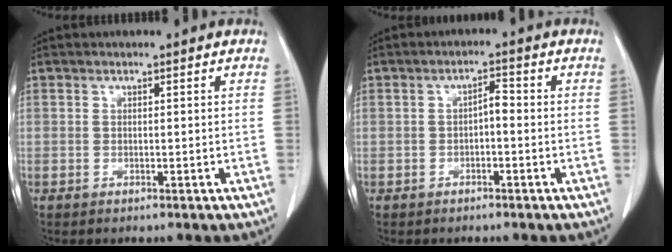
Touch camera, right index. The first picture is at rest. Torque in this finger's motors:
{"motor_torque": [0.35, -0.27, 0.01, 0.03]}